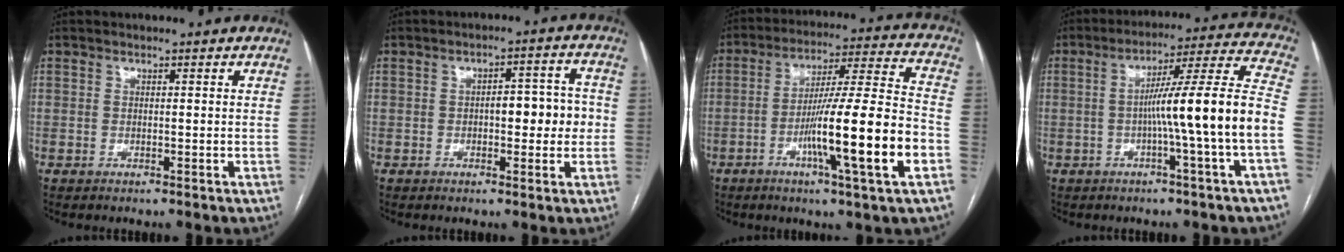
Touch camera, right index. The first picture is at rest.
{"total": 6.4, "force": [-0.5, 2.5, 5.8], "torque": [-0.073, 0.025, -0.005]}
{"total": 17.3, "force": [-5.6, -0.4, 16.3], "torque": [-0.277, -0.004, -0.091]}
{"total": 14.5, "force": [-2.9, -2.0, 14.0], "torque": [-0.206, 0.014, -0.051]}